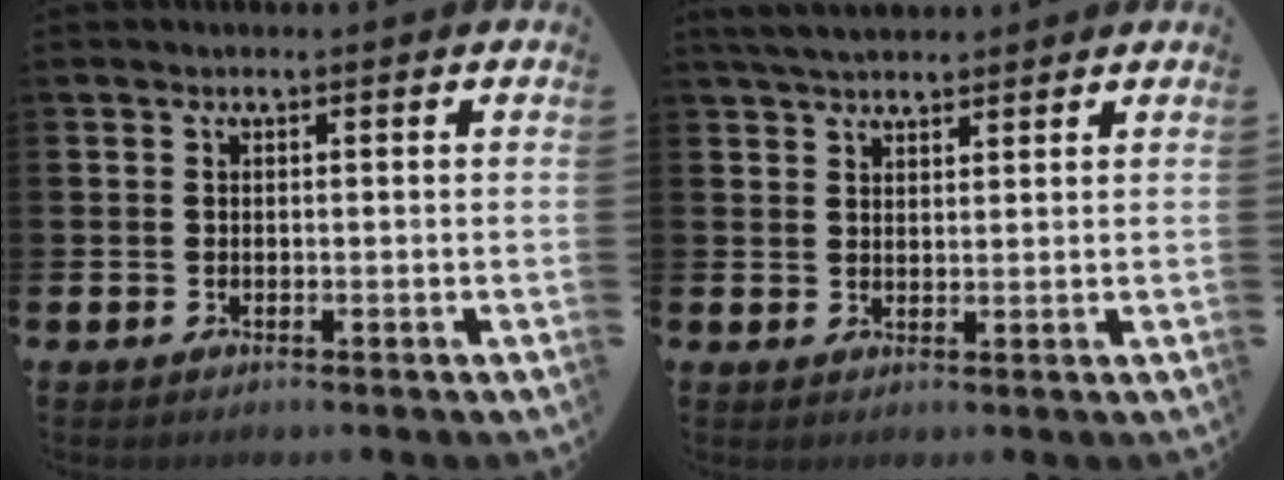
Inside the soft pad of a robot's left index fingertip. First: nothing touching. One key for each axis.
{"total": 4.0, "fx": 3.8, "fy": 1.0, "fz": 1.0, "tx": -0.029, "ty": -0.008, "tz": 0.071}